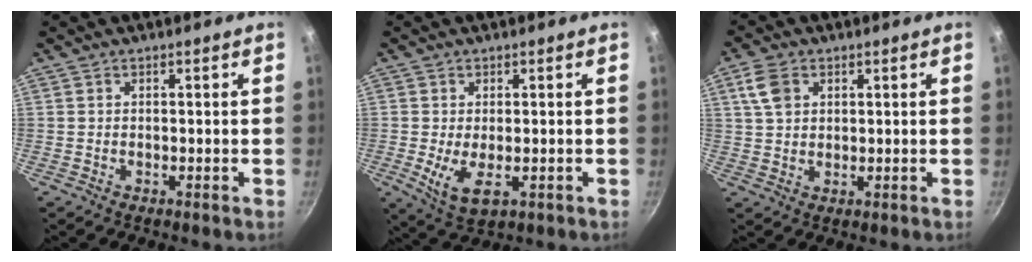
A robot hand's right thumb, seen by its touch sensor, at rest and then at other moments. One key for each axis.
{"total": 6.4, "fx": -1.2, "fy": 3.3, "fz": 5.3, "tx": -0.097, "ty": -0.022, "tz": -0.014}
{"total": 5.6, "fx": 2.2, "fy": 3.9, "fz": 3.5, "tx": -0.062, "ty": -0.001, "tz": 0.040}